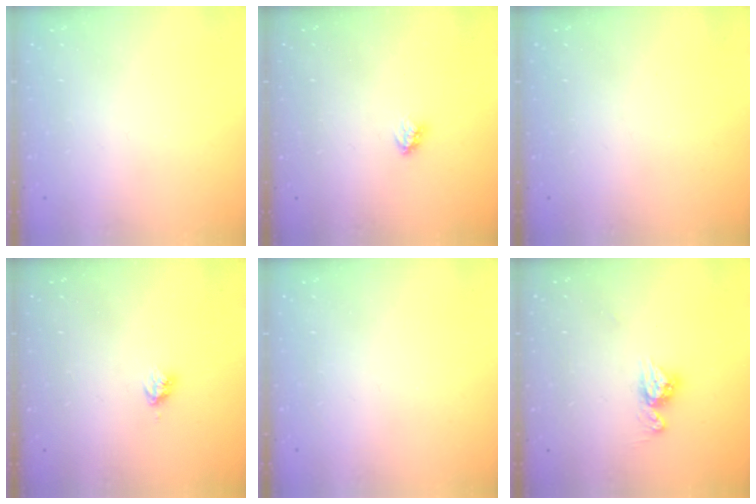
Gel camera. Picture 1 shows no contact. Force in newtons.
{"total": 3.0, "press": 2.9, "slide": 0.4}
{"total": 0.0}
{"total": 3.0, "press": 3.0, "slide": 0.3}
{"total": 0.0}
{"total": 8.5, "press": 8.4, "slide": 0.8}